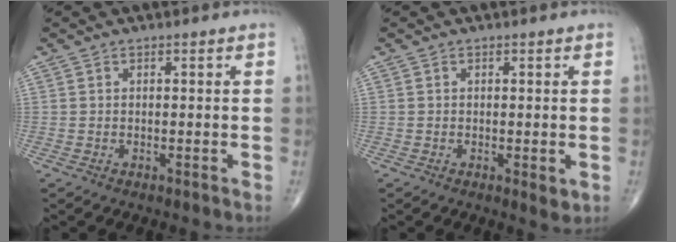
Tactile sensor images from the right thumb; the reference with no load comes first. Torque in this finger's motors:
{"motor_torque": [-0.09, 0.53, 0.06, -0.14, 0.08]}